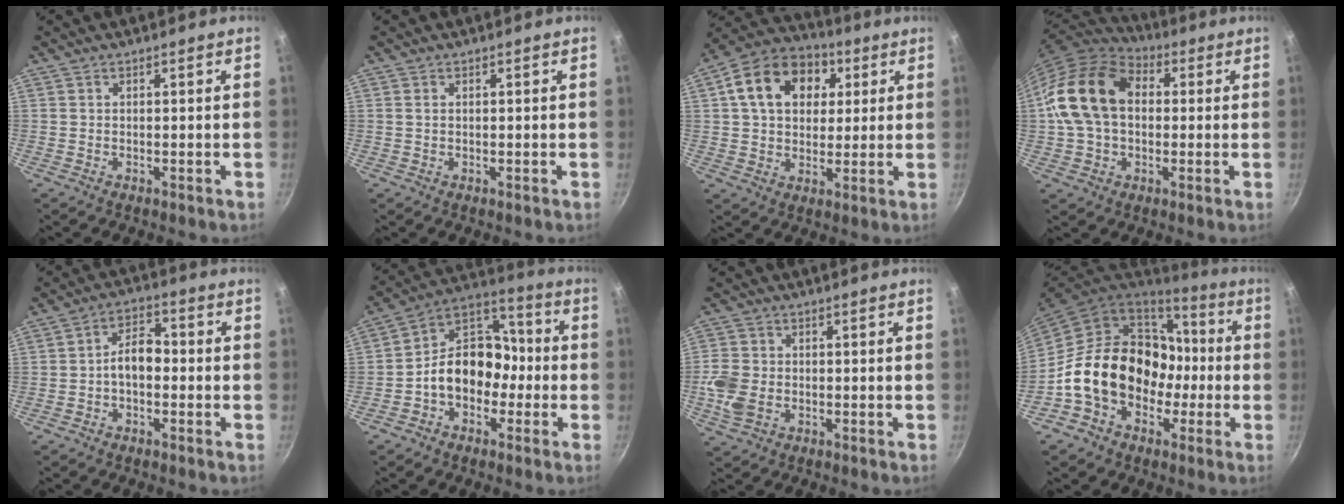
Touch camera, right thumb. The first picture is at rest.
{"total": 0.8, "force": [0.2, 0.6, 0.6], "torque": [-0.011, 0.002, 0.003]}
{"total": 16.4, "force": [4.8, 12.0, 10.0], "torque": [-0.150, 0.018, 0.065]}
{"total": 17.4, "force": [1.5, 12.5, 12.0], "torque": [-0.202, 0.031, 0.015]}
{"total": 6.2, "force": [-1.0, 3.9, 4.8], "torque": [-0.056, 0.028, -0.026]}
{"total": 13.8, "force": [-3.2, 10.5, 8.3], "torque": [-0.077, 0.060, -0.072]}
{"total": 6.9, "force": [-1.5, 5.2, 4.3], "torque": [-0.091, 0.007, -0.031]}
{"total": 20.3, "force": [-2.9, 15.9, 12.3], "torque": [-0.168, 0.061, -0.039]}